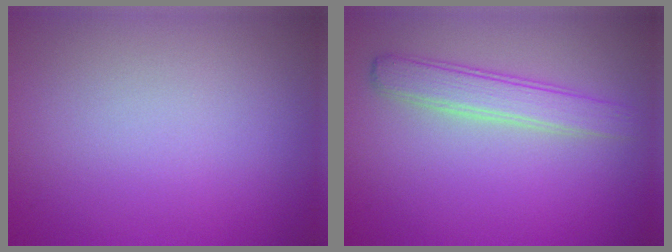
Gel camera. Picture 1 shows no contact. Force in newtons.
{"total": 3.0, "press": 3.0, "slide": 0.1}